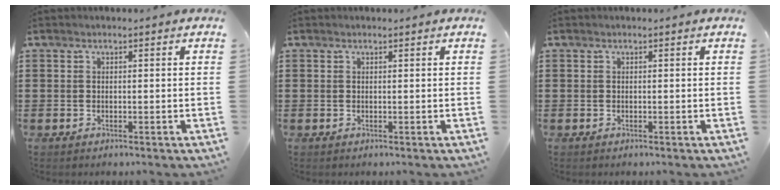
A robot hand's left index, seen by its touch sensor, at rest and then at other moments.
{"total": 0.0}
{"total": 0.0}